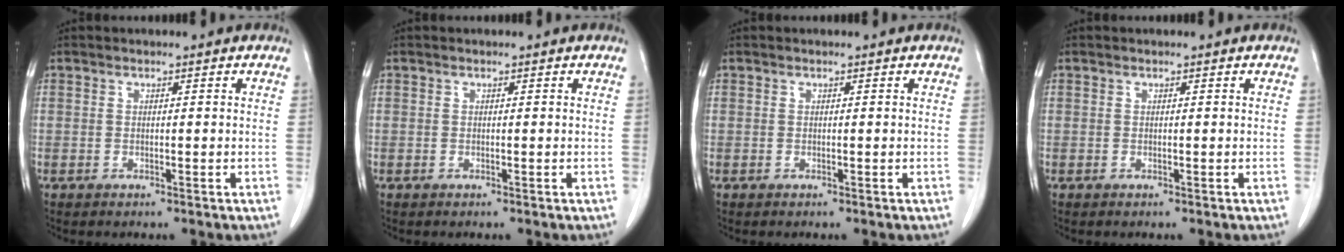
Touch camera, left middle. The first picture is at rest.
{"total": 0.0}
{"total": 0.0}
{"total": 0.0}